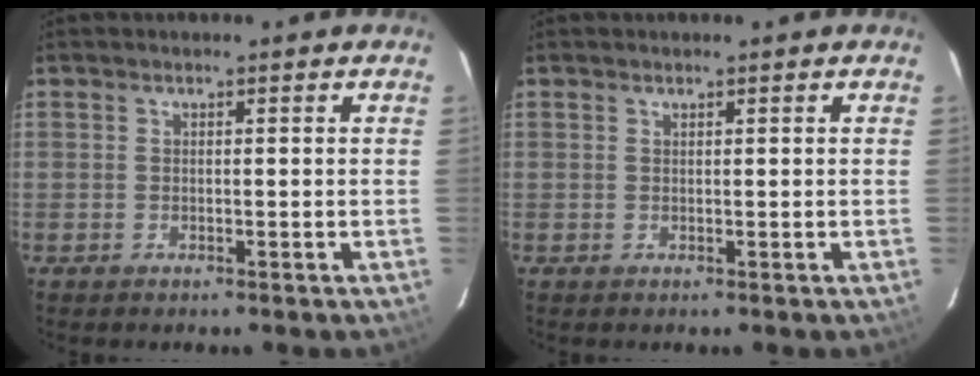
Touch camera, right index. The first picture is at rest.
{"total": 0.0}